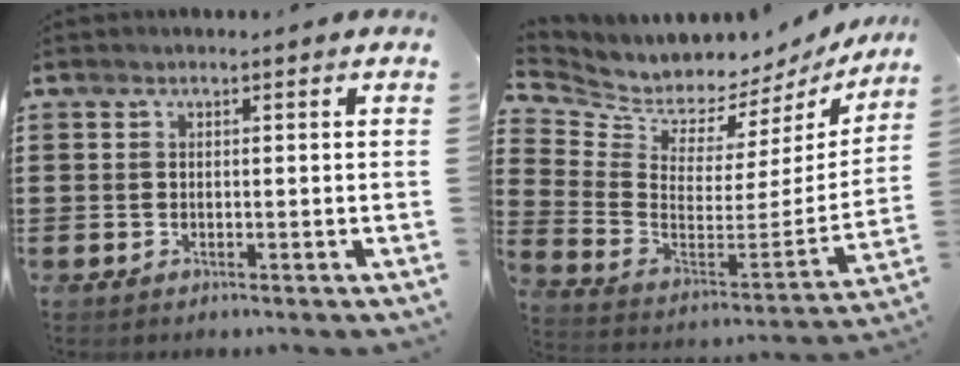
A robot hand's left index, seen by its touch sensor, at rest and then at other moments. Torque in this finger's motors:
{"motor_torque": [1.42, -0.72, 0.09, 0.00]}